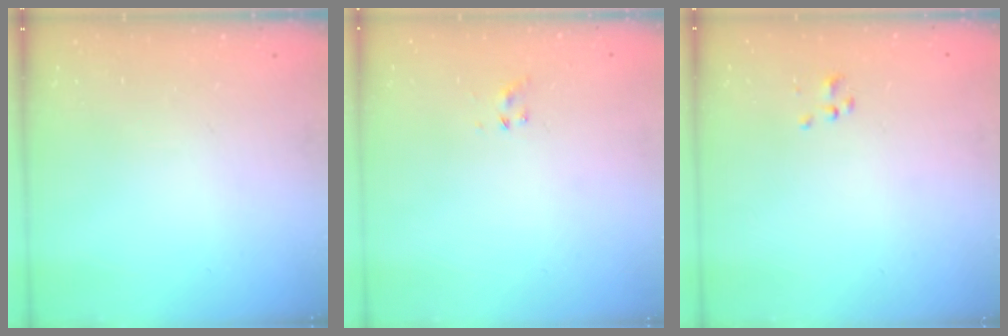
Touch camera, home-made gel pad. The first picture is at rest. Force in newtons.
{"total": 1.0, "press": 0.9, "slide": 0.4}
{"total": 1.2, "press": 1.2, "slide": 0.3}